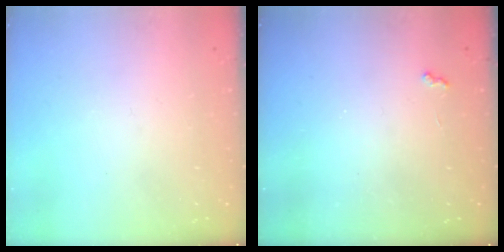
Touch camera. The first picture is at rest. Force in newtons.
{"total": 2.6, "press": 2.6, "slide": 0.4}